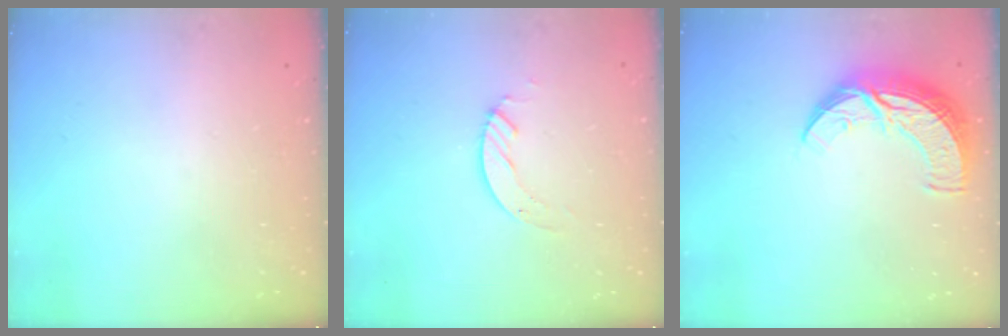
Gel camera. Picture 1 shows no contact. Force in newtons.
{"total": 3.5, "press": 3.5, "slide": 0.4}
{"total": 10.9, "press": 10.9, "slide": 0.8}